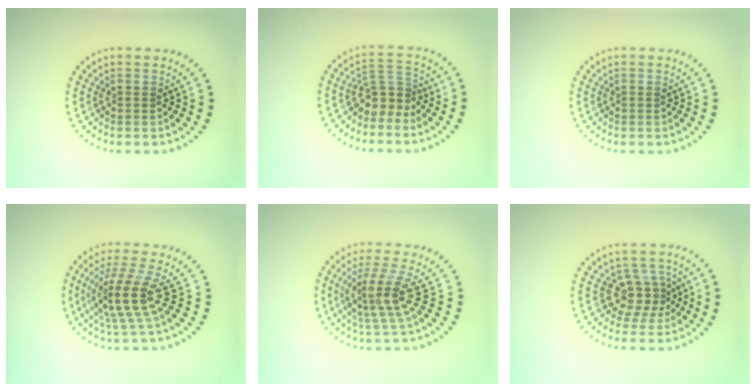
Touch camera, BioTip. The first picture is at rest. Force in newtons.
{"total": 2.8, "press": 2.0, "slide": 2.0}
{"total": 0.0}
{"total": 4.5, "press": 3.3, "slide": 3.0}
{"total": 4.0, "press": 2.8, "slide": 2.8}
{"total": 3.1, "press": 2.3, "slide": 2.0}